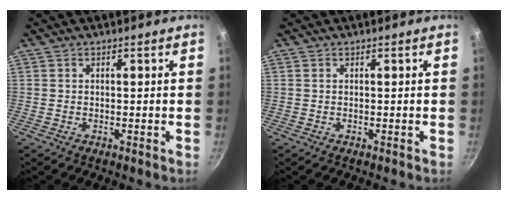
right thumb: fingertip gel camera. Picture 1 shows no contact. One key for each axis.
{"total": 0.0}